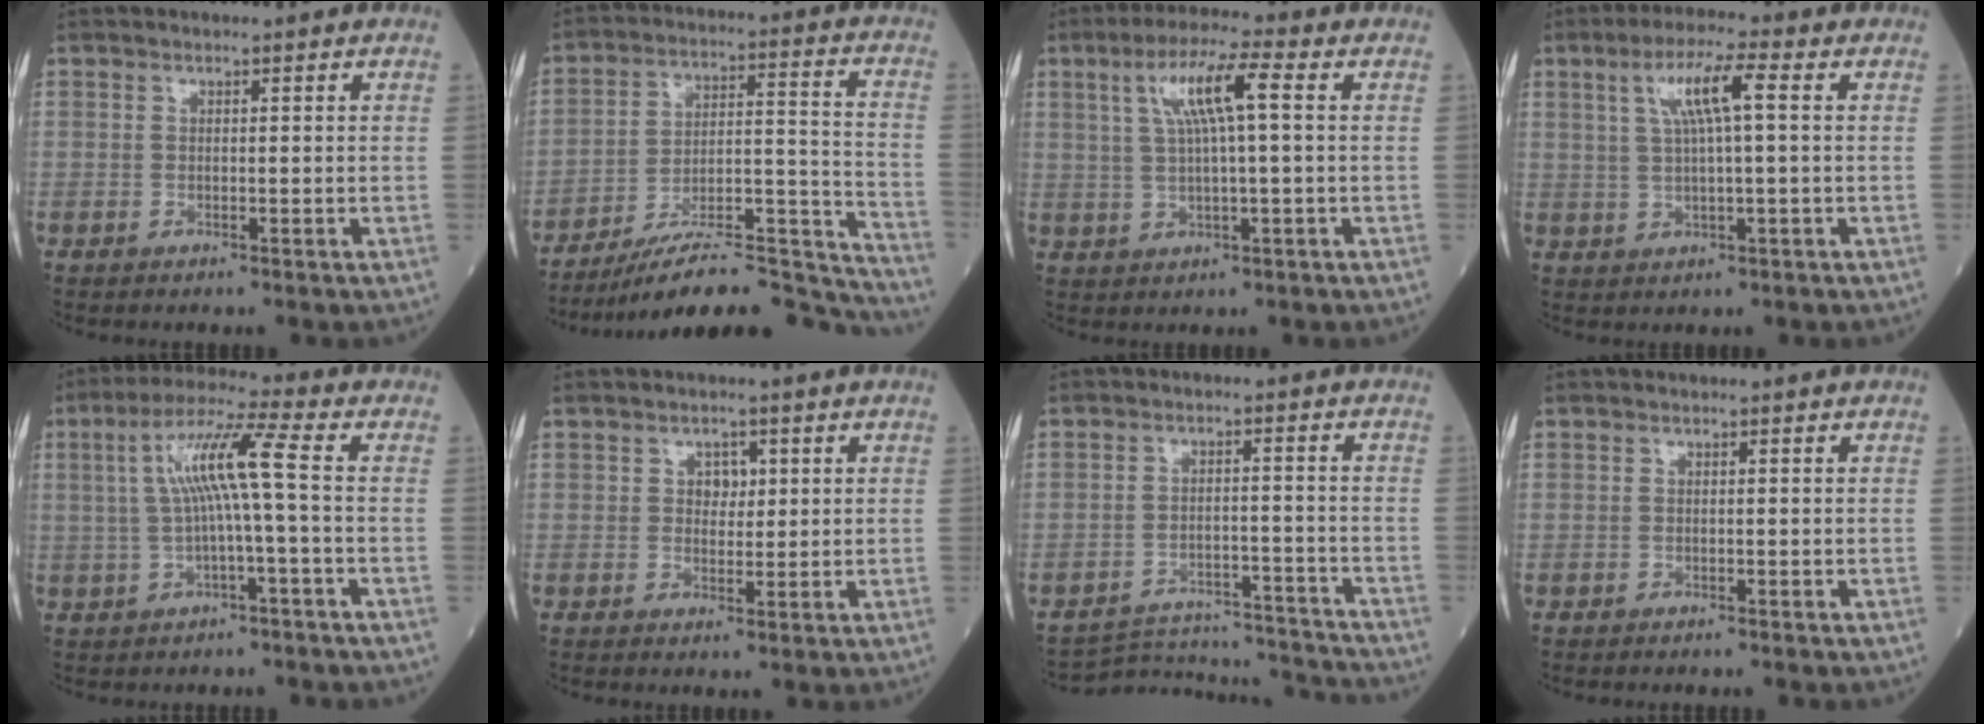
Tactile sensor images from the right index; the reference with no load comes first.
{"total": 21.2, "force": [-20.0, 1.2, 6.9], "torque": [-0.068, 0.037, -0.302]}
{"total": 8.2, "force": [2.2, 0.7, 7.9], "torque": [-0.151, 0.016, 0.041]}
{"total": 7.0, "force": [2.0, 0.6, 6.7], "torque": [-0.129, 0.013, 0.038]}
{"total": 8.9, "force": [0.4, -0.4, 8.9], "torque": [-0.169, 0.023, 0.009]}
{"total": 2.7, "force": [0.9, 1.9, 1.7], "torque": [-0.019, 0.001, 0.012]}
{"total": 13.5, "force": [-13.5, 0.4, 0.1], "torque": [0.008, 0.020, -0.186]}
{"total": 0.7, "force": [-0.7, 0.1, 0.2], "torque": [-0.003, 0.000, -0.011]}